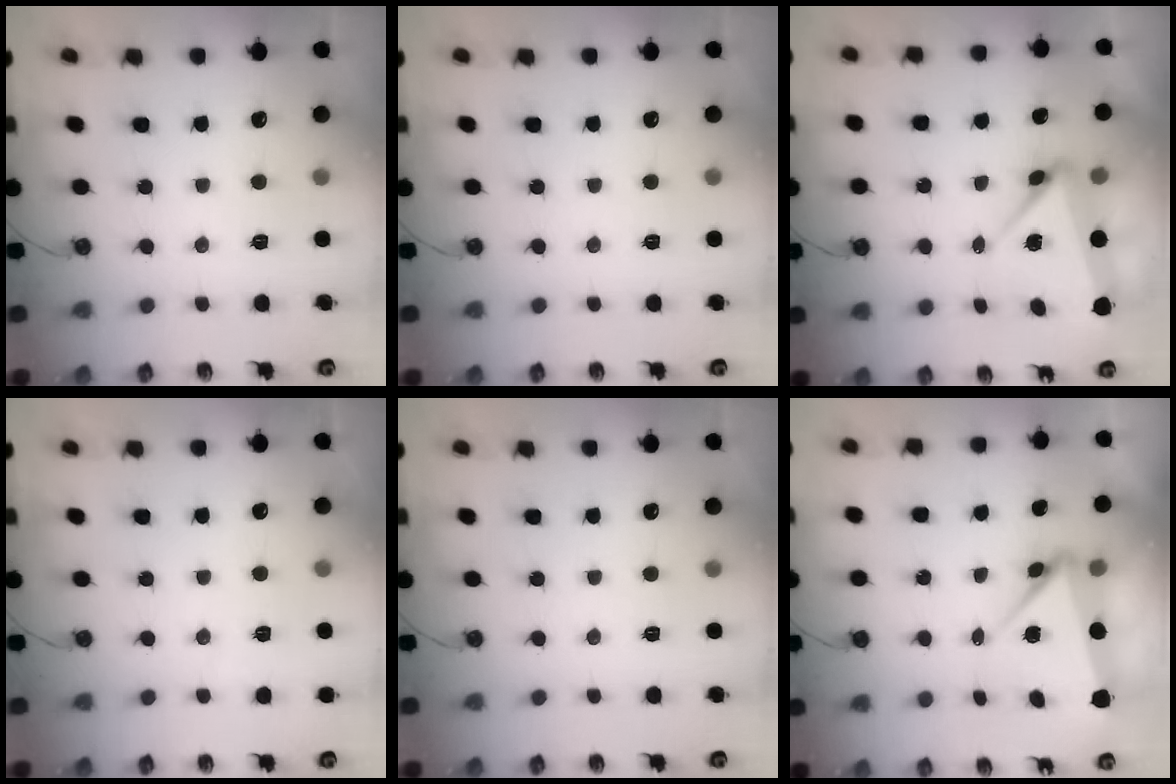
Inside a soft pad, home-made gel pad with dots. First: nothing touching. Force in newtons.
{"total": 0.0}
{"total": 5.2, "press": 5.0, "slide": 1.5}
{"total": 1.5, "press": 1.5, "slide": 0.5}
{"total": 0.0}
{"total": 6.9, "press": 5.1, "slide": 4.7}